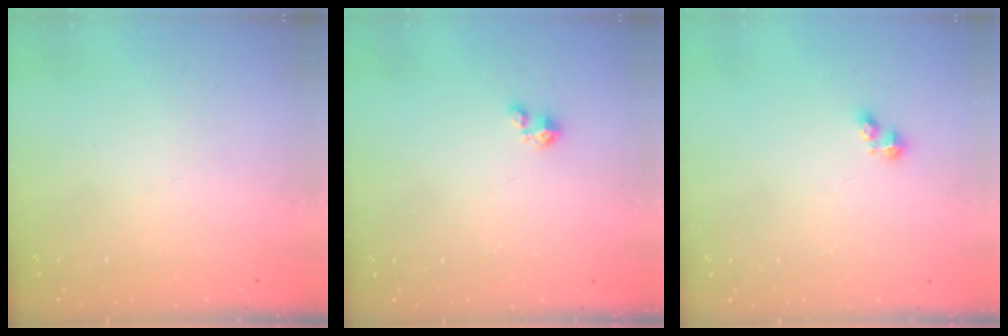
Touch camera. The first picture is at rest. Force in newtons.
{"total": 2.1, "press": 2.1, "slide": 0.2}
{"total": 2.5, "press": 2.5, "slide": 0.4}